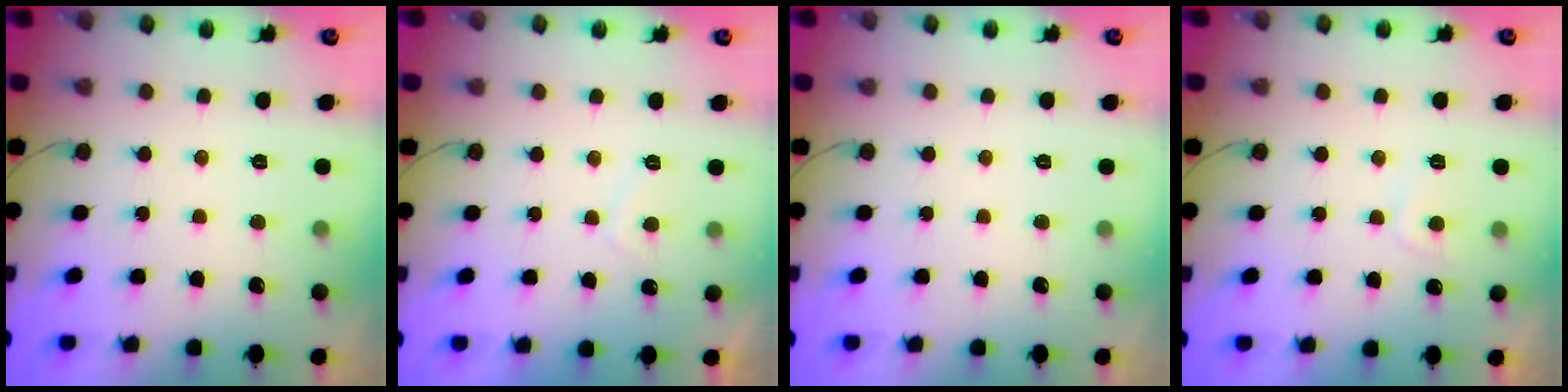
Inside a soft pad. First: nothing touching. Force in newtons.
{"total": 1.5, "press": 1.3, "slide": 0.7}
{"total": 0.0}
{"total": 2.9, "press": 2.8, "slide": 0.6}